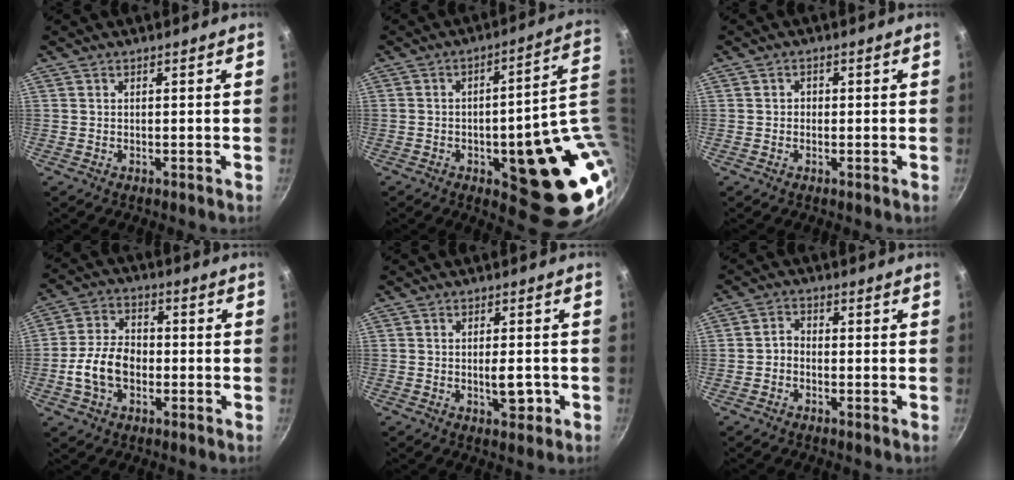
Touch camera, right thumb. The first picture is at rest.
{"total": 21.9, "force": [-1.4, 7.8, 20.4], "torque": [-0.194, -0.004, -0.004]}
{"total": 1.3, "force": [-0.1, 1.2, 0.5], "torque": [-0.003, 0.003, -0.004]}
{"total": 13.9, "force": [-3.2, 9.4, 9.6], "torque": [-0.160, 0.030, -0.070]}
{"total": 4.2, "force": [-1.1, 2.0, 3.5], "torque": [-0.034, 0.003, -0.015]}
{"total": 2.7, "force": [-1.2, 2.0, 1.3], "torque": [-0.019, 0.023, -0.030]}